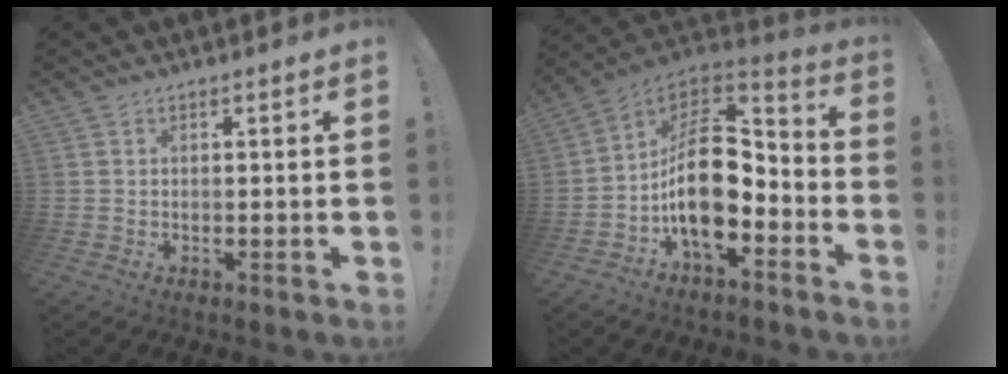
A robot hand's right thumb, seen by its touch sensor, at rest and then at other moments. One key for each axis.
{"total": 18.3, "fx": -1.7, "fy": 10.7, "fz": 14.7, "tx": -0.255, "ty": 0.011, "tz": -0.018}